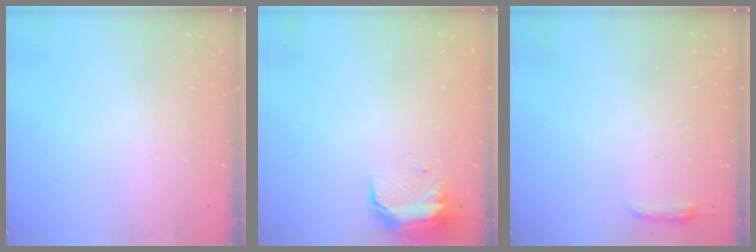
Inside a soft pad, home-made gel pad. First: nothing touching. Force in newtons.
{"total": 9.0, "press": 8.7, "slide": 2.1}
{"total": 3.2, "press": 3.2, "slide": 0.7}